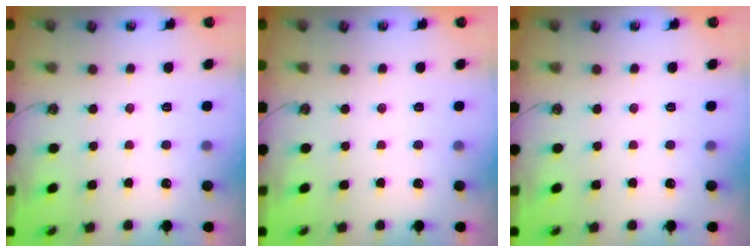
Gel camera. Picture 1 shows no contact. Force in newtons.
{"total": 0.0}
{"total": 0.0}